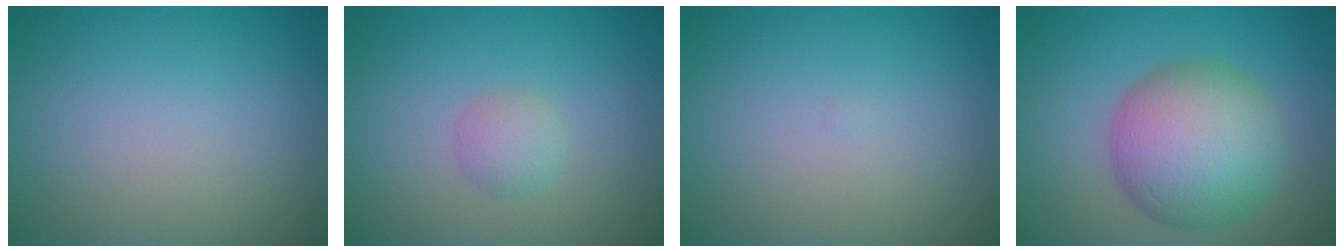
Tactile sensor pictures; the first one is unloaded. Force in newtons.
{"total": 1.6, "press": 1.6, "slide": 0.1}
{"total": 0.0}
{"total": 8.7, "press": 8.7, "slide": 0.2}